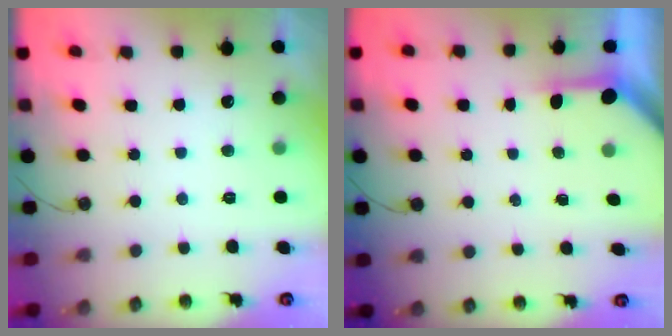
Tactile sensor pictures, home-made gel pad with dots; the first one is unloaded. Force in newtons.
{"total": 3.3, "press": 3.3, "slide": 0.4}